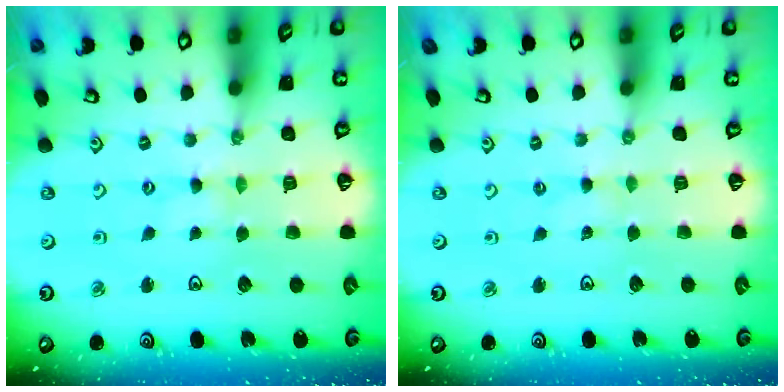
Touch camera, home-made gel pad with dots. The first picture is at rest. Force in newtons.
{"total": 0.0}